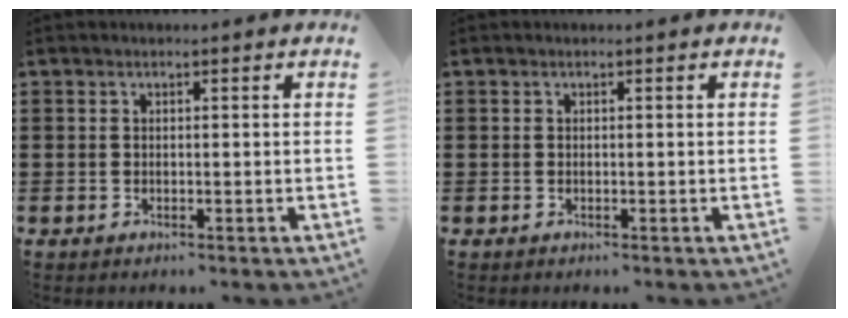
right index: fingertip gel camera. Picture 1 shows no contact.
{"total": 0.0}